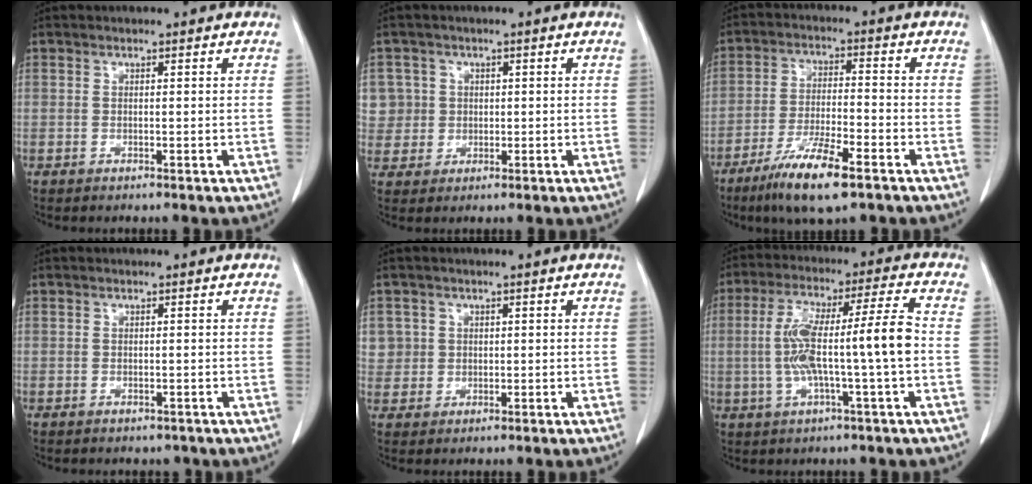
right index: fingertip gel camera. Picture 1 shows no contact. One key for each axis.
{"total": 5.7, "fx": 1.2, "fy": 5.6, "fz": -0.1, "tx": 0.011, "ty": 0.018, "tz": 0.030}
{"total": 10.4, "fx": -6.6, "fy": 1.4, "fz": 7.9, "tx": -0.154, "ty": -0.022, "tz": -0.116}
{"total": 1.3, "fx": -1.0, "fy": 0.8, "fz": 0.1, "tx": -0.003, "ty": 0.000, "tz": -0.013}
{"total": 3.2, "fx": 0.8, "fy": 3.1, "fz": -0.2, "tx": 0.024, "ty": 0.003, "tz": 0.014}
{"total": 12.3, "fx": -1.2, "fy": -0.1, "fz": 12.2, "tx": -0.229, "ty": 0.026, "tz": -0.023}